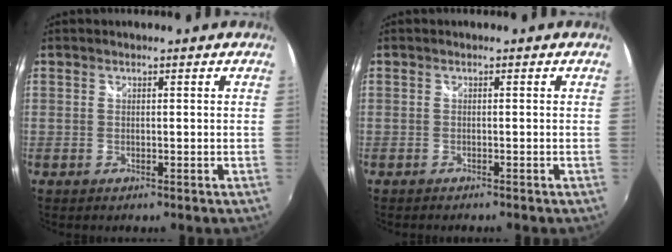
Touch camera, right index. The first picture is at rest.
{"total": 1.3, "force": [-1.2, 0.2, 0.3], "torque": [-0.010, -0.011, -0.020]}